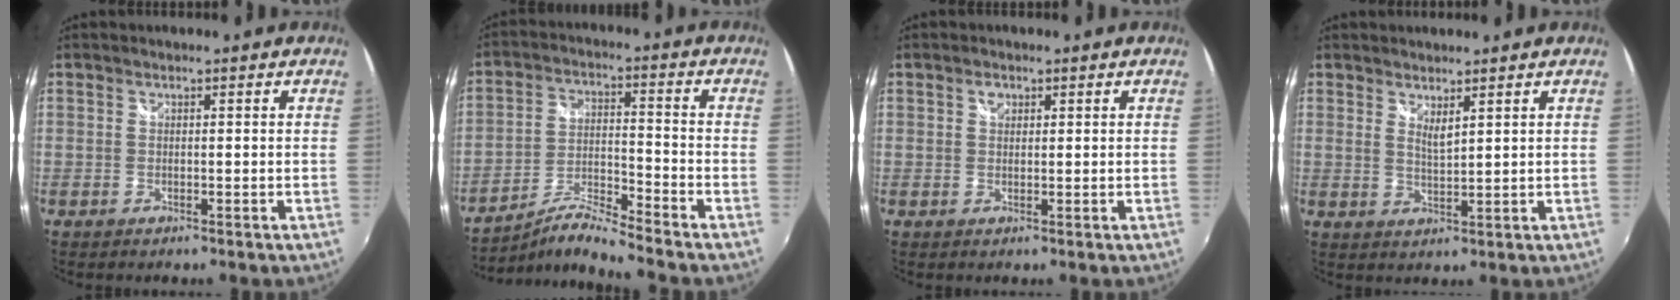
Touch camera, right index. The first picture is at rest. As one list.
[{"total": 8.4, "force": [-7.7, -1.7, 2.9], "torque": [-0.069, 0.010, -0.148]}, {"total": 1.5, "force": [0.7, 1.1, 0.7], "torque": [-0.010, 0.005, 0.010]}, {"total": 2.8, "force": [2.0, 0.5, 1.9], "torque": [-0.034, -0.006, 0.032]}]